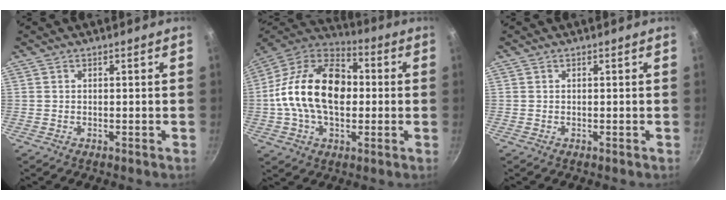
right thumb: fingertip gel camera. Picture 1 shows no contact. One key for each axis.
{"total": 21.4, "fx": 0.0, "fy": 13.9, "fz": 16.3, "tx": -0.258, "ty": 0.035, "tz": -0.017}
{"total": 0.0}